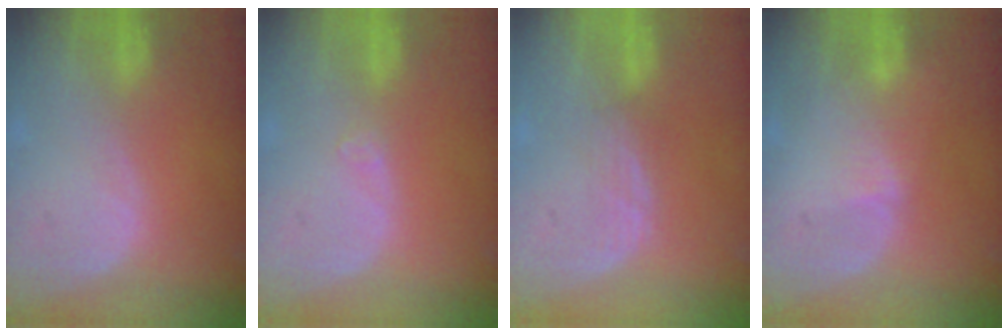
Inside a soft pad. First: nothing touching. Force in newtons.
{"total": 0.9, "press": 0.8, "slide": 0.2}
{"total": 2.1, "press": 2.1, "slide": 0.2}
{"total": 1.6, "press": 1.6, "slide": 0.3}